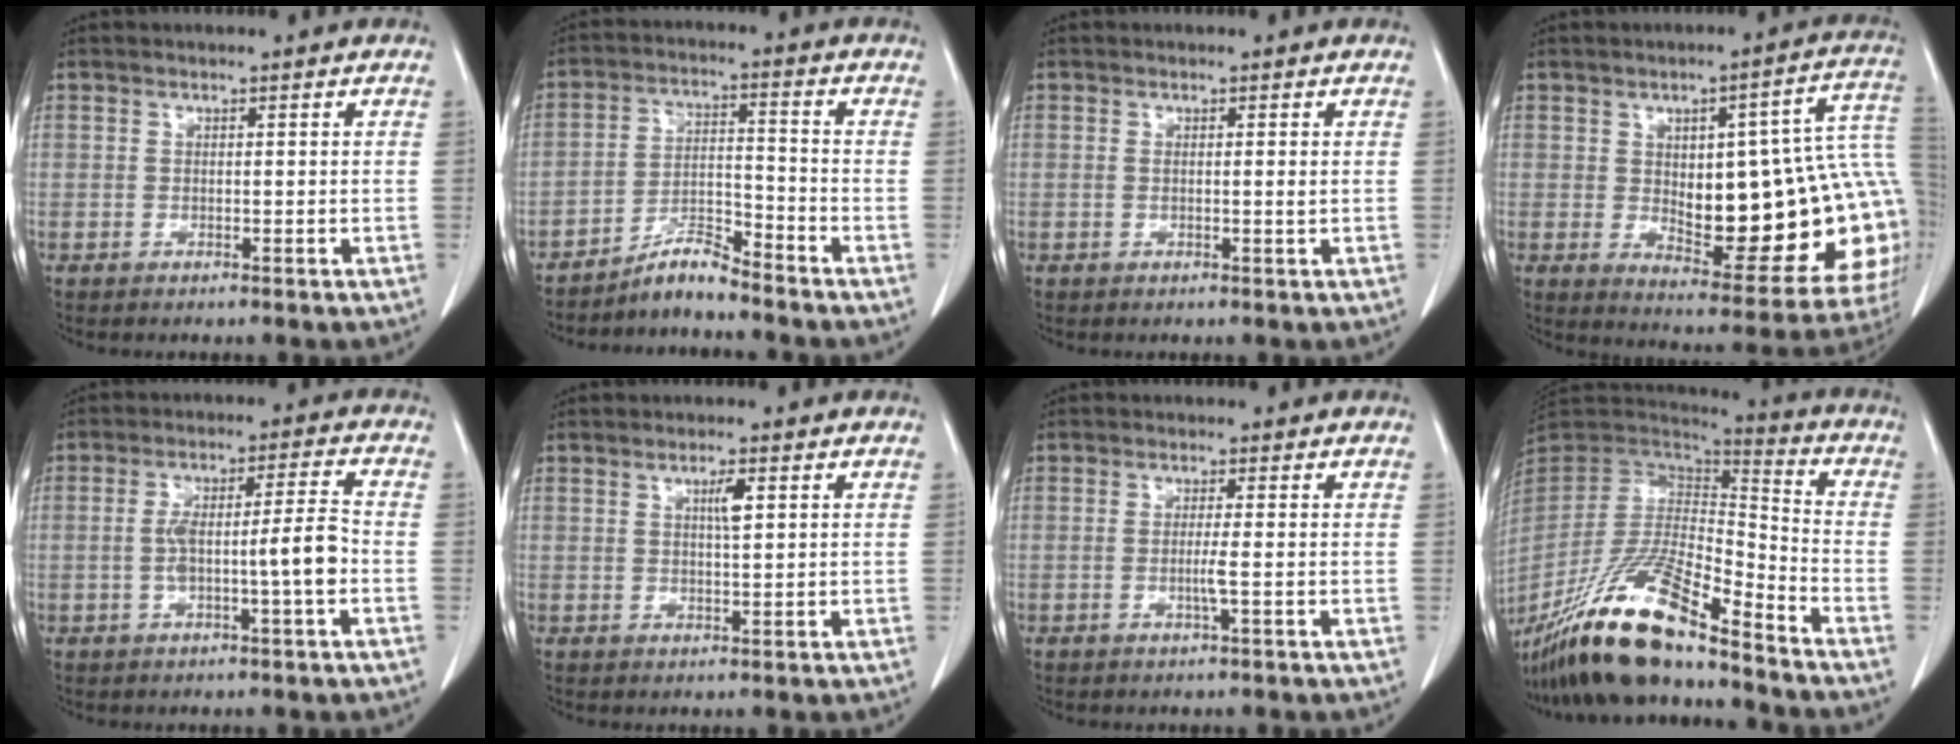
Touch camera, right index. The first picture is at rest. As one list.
[{"total": 5.1, "force": [-4.8, 0.5, 1.5], "torque": [-0.024, 0.002, -0.091]}, {"total": 0.8, "force": [0.1, -0.1, 0.8], "torque": [-0.017, -0.003, 0.004]}, {"total": 24.3, "force": [0.5, 7.4, 23.2], "torque": [-0.232, 0.033, 0.032]}, {"total": 7.6, "force": [-1.7, 0.1, 7.4], "torque": [-0.134, 0.020, -0.024]}, {"total": 2.5, "force": [0.9, 0.3, 2.3], "torque": [-0.040, -0.001, 0.014]}, {"total": 1.9, "force": [-0.4, -0.5, 1.7], "torque": [-0.037, -0.003, -0.008]}, {"total": 20.0, "force": [-15.2, 2.9, 12.6], "torque": [-0.267, -0.026, -0.287]}]